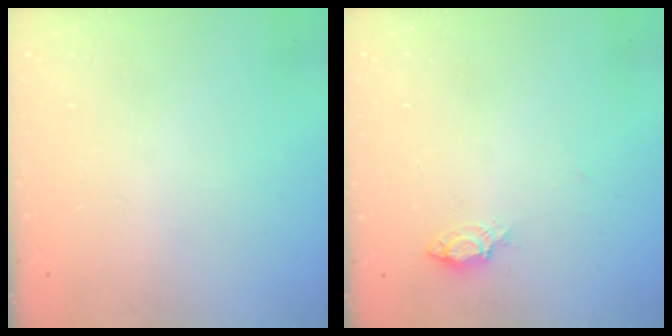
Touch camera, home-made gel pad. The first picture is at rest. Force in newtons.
{"total": 5.3, "press": 5.3, "slide": 0.6}